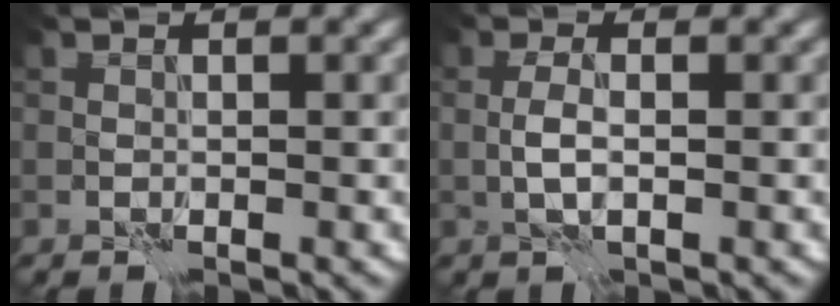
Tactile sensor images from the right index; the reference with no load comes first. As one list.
[{"total": 1.4, "force": [-0.2, 0.3, 1.4], "torque": [-0.030, 0.001, -0.008]}]